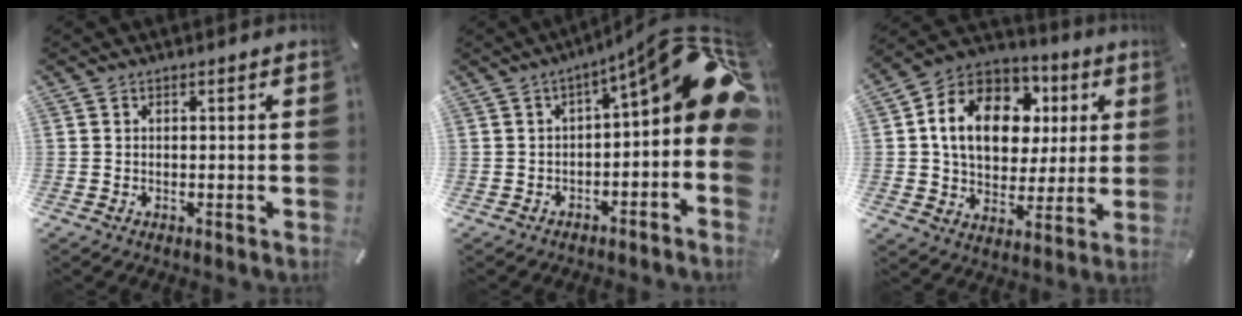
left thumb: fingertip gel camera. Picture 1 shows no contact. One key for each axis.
{"total": 16.2, "fx": 4.4, "fy": 4.8, "fz": 14.8, "tx": -0.191, "ty": -0.034, "tz": 0.068}
{"total": 15.6, "fx": 3.5, "fy": 12.3, "fz": 9.0, "tx": -0.174, "ty": -0.003, "tz": 0.063}